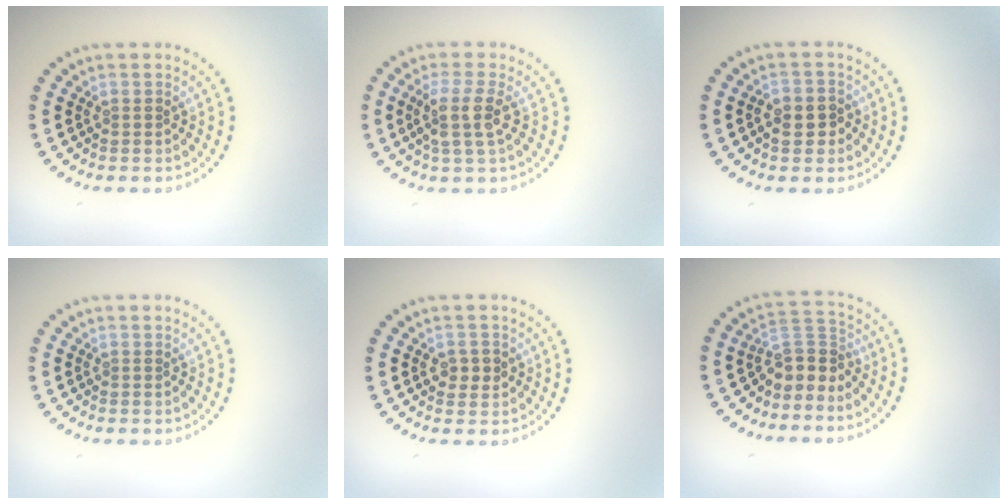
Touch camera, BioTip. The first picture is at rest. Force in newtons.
{"total": 3.1, "press": 2.5, "slide": 1.9}
{"total": 1.9, "press": 1.8, "slide": 0.6}
{"total": 0.0}
{"total": 1.8, "press": 1.8, "slide": 0.2}
{"total": 3.3, "press": 2.5, "slide": 2.2}